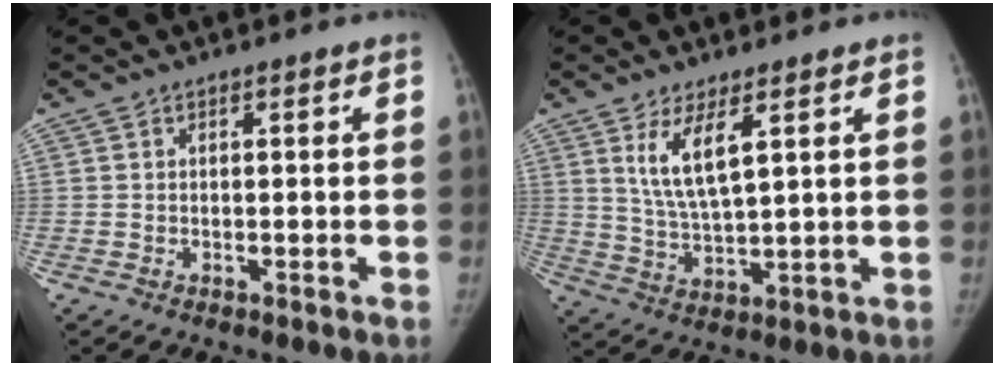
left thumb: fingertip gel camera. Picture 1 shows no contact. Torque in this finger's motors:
{"motor_torque": [-0.07, 0.39, 1.17, -0.64, 0.06]}